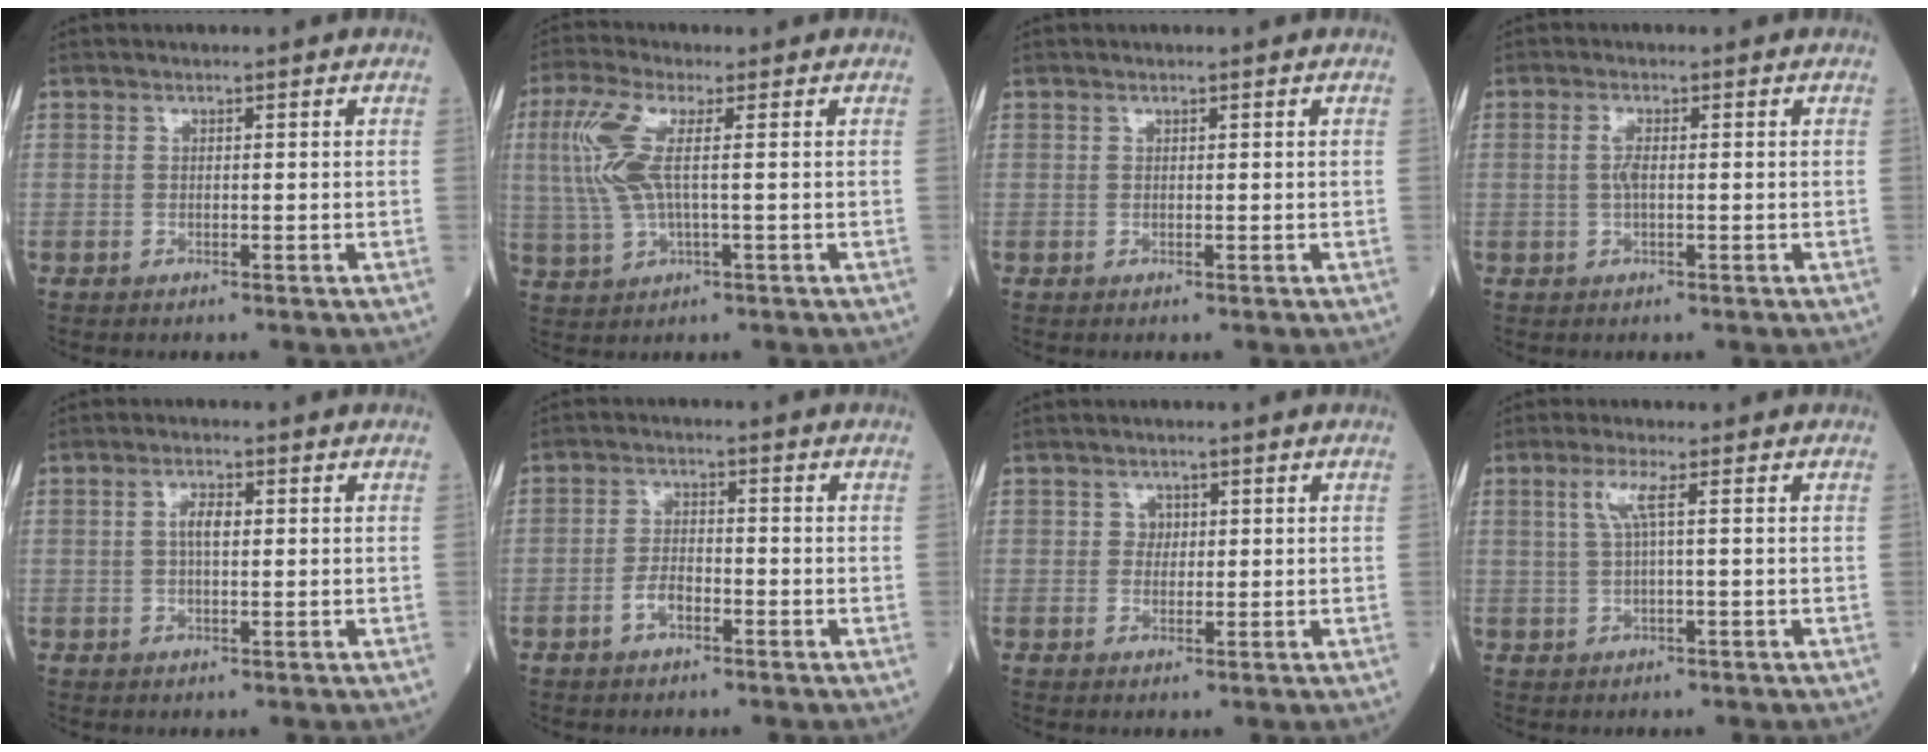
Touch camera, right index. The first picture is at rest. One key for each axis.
{"total": 8.1, "fx": 1.3, "fy": 2.1, "fz": 7.7, "tx": -0.194, "ty": 0.009, "tz": 0.024}
{"total": 0.0}
{"total": 2.2, "fx": 0.1, "fy": 0.4, "fz": 2.1, "tx": -0.048, "ty": 0.001, "tz": 0.001}
{"total": 2.7, "fx": 0.4, "fy": 1.0, "fz": 2.5, "tx": -0.050, "ty": 0.006, "tz": 0.007}
{"total": 3.4, "fx": -1.7, "fy": 1.5, "fz": 2.4, "tx": -0.043, "ty": 0.004, "tz": -0.035}
{"total": 1.6, "fx": 0.4, "fy": 1.5, "fz": 0.6, "tx": -0.004, "ty": 0.000, "tz": 0.004}
{"total": 3.2, "fx": 0.9, "fy": -0.2, "fz": 3.0, "tx": -0.070, "ty": 0.009, "tz": 0.020}